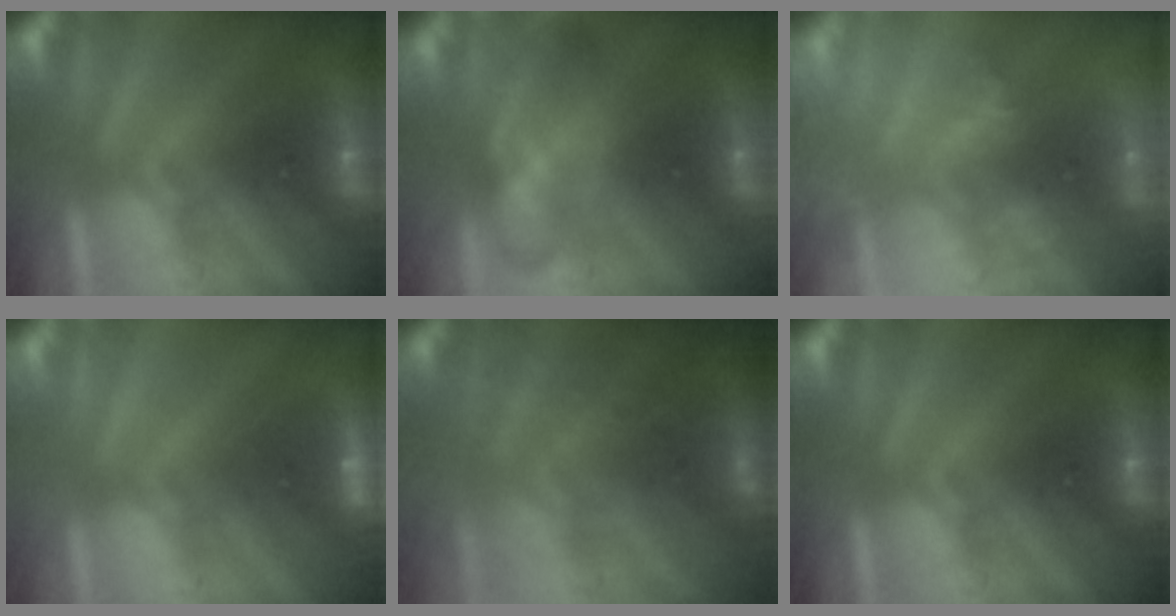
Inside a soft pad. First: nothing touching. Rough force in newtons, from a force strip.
{"total": 7.4}
{"total": 2.0}
{"total": 2.0}
{"total": 5.7}
{"total": 0.0}